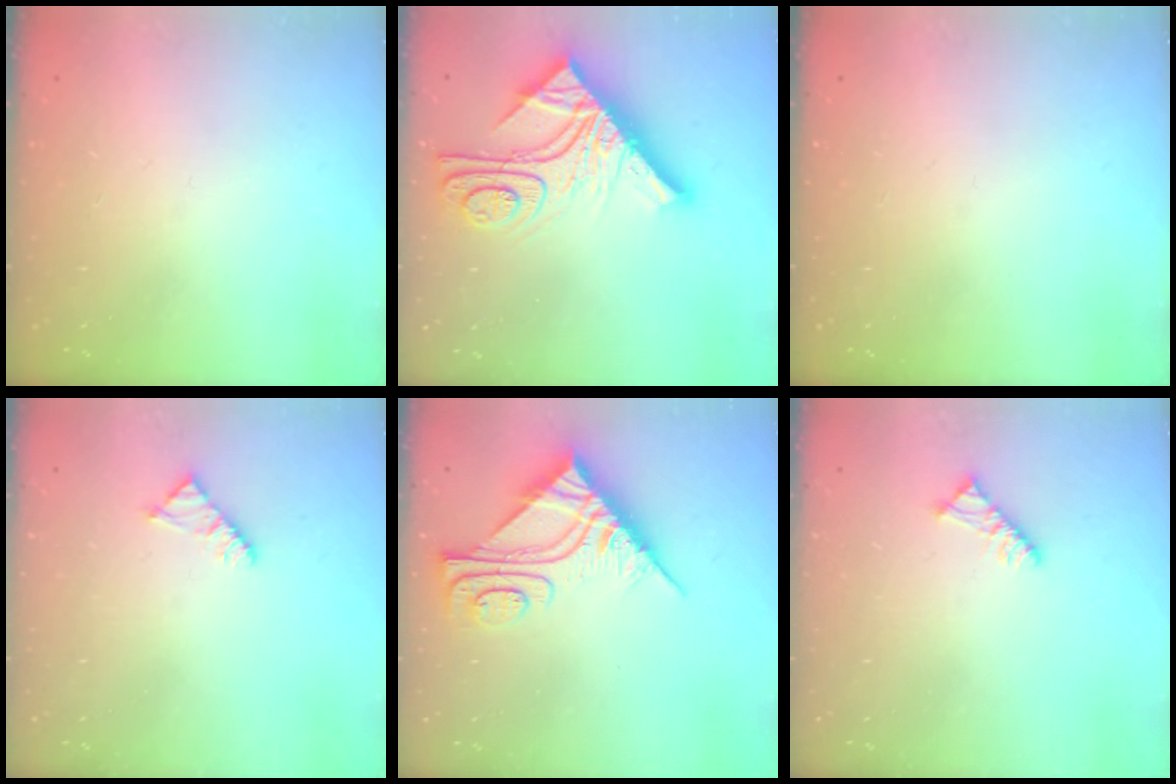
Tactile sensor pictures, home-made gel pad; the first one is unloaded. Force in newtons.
{"total": 21.2, "press": 21.1, "slide": 1.8}
{"total": 0.0}
{"total": 2.3, "press": 2.3, "slide": 0.4}
{"total": 9.7, "press": 9.7, "slide": 0.9}
{"total": 5.2, "press": 5.1, "slide": 0.8}